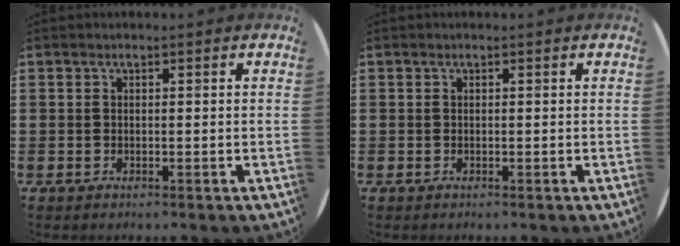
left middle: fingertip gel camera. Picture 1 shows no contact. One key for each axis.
{"total": 0.0}